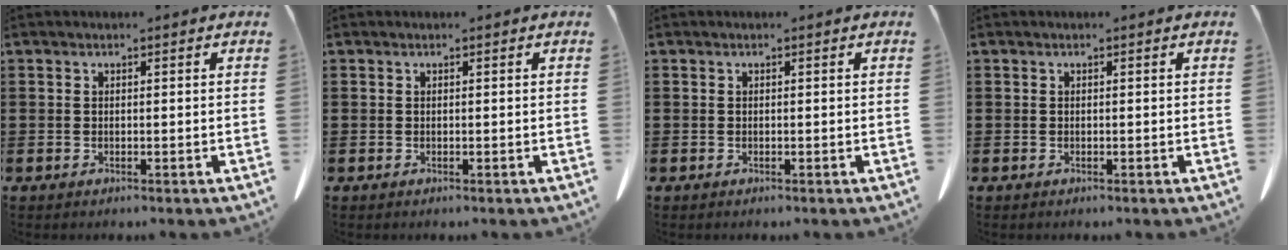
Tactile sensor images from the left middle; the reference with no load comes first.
{"total": 0.0}
{"total": 0.0}
{"total": 0.0}